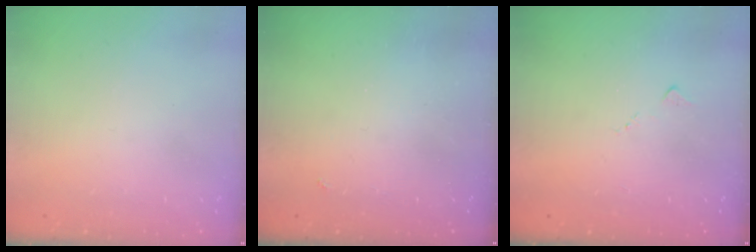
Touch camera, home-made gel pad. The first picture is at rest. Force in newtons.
{"total": 1.9, "press": 1.8, "slide": 0.4}
{"total": 5.8, "press": 5.7, "slide": 0.8}